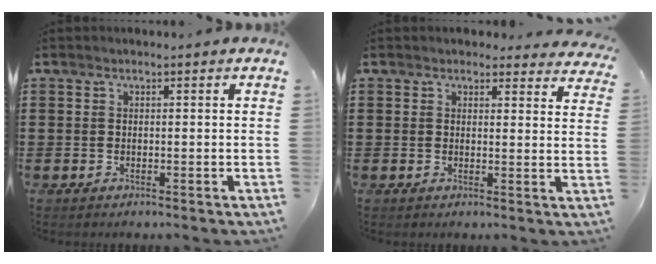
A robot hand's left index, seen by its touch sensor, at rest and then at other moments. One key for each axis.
{"total": 2.2, "fx": 2.1, "fy": 0.7, "fz": 0.4, "tx": -0.007, "ty": -0.009, "tz": 0.037}